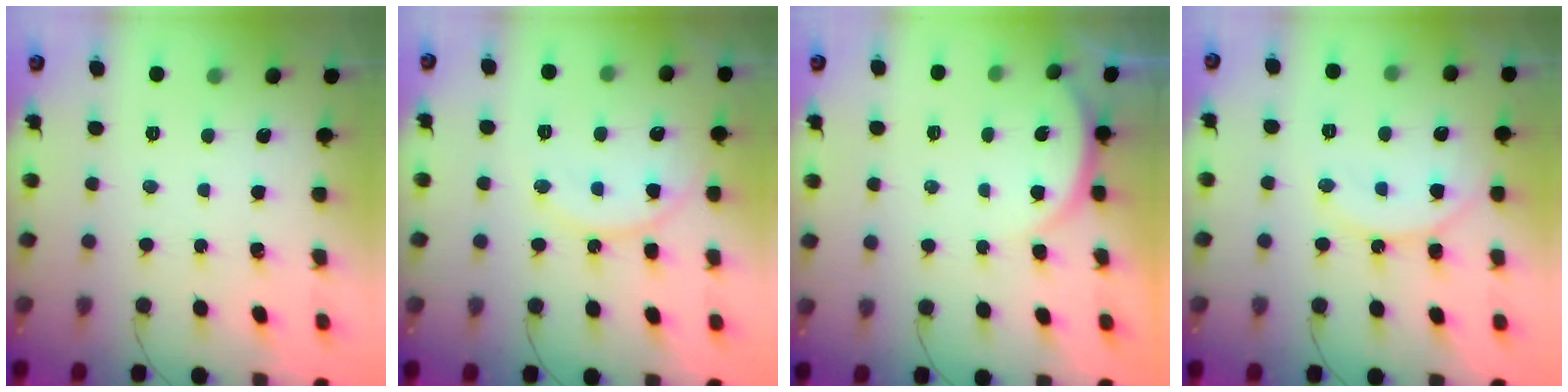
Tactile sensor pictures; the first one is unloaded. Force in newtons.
{"total": 13.1, "press": 13.1, "slide": 1.1}
{"total": 4.8, "press": 4.7, "slide": 0.5}
{"total": 12.7, "press": 12.6, "slide": 1.5}